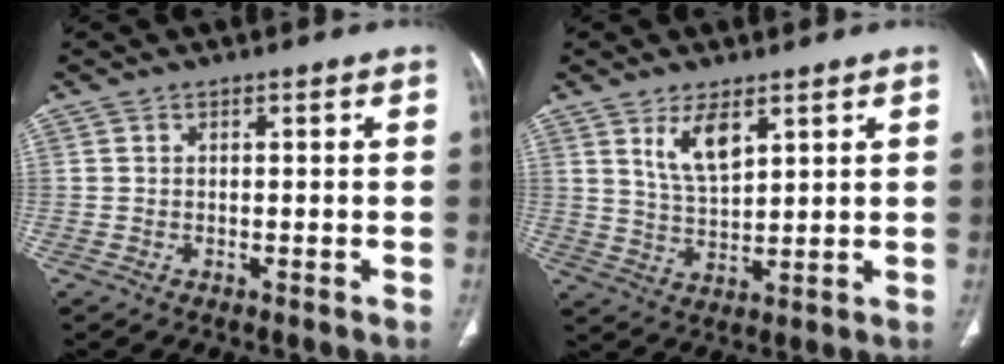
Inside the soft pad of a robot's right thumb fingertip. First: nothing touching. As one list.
[{"total": 6.8, "force": [3.7, 2.7, 5.1], "torque": [-0.089, -0.027, 0.079]}]